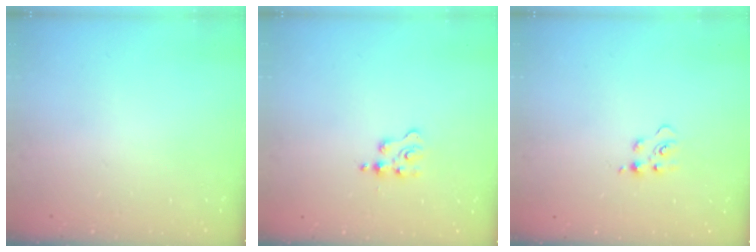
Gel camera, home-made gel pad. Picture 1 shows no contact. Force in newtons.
{"total": 2.2, "press": 2.2, "slide": 0.4}
{"total": 5.0, "press": 5.0, "slide": 0.5}